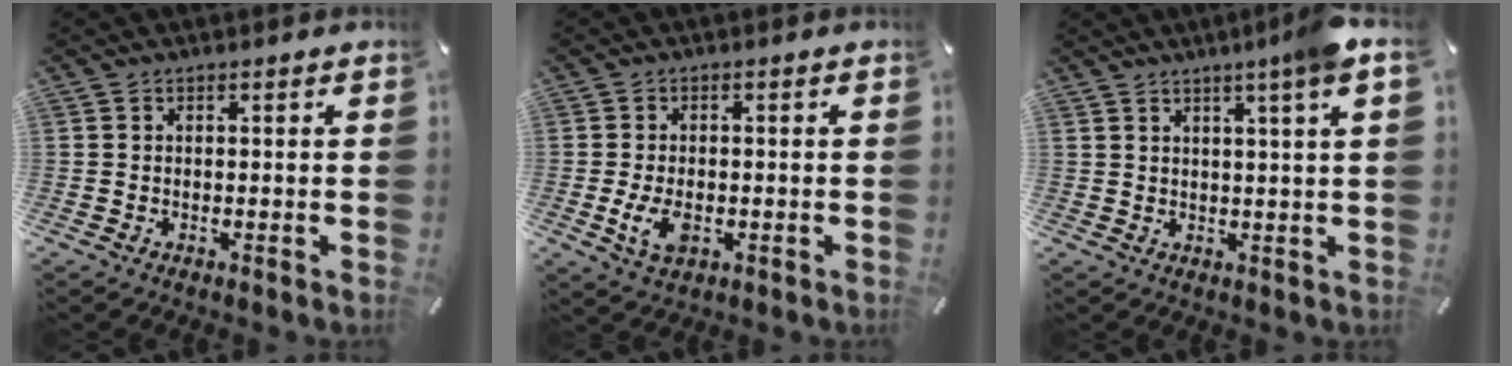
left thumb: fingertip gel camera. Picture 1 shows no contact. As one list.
[{"total": 5.4, "force": [-1.3, 3.2, 4.2], "torque": [-0.103, -0.004, -0.028]}, {"total": 5.6, "force": [3.2, -0.7, 4.5], "torque": [-0.079, -0.012, 0.051]}]